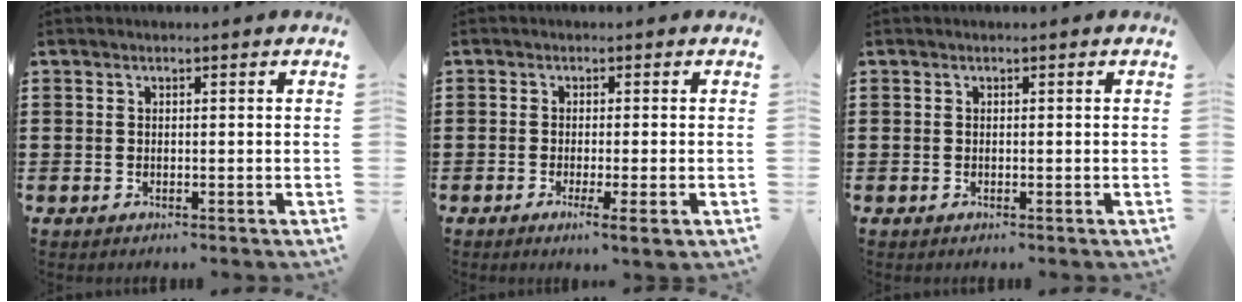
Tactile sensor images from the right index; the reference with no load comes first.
{"total": 2.6, "force": [-1.3, -0.1, 2.3], "torque": [-0.043, -0.013, -0.023]}
{"total": 0.0}